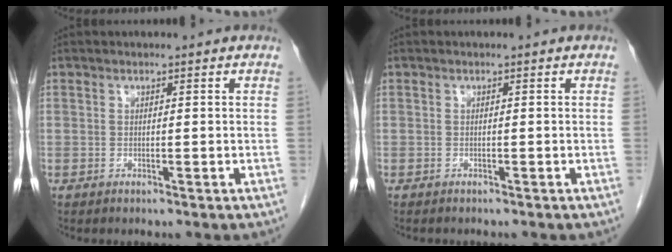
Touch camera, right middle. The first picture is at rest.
{"total": 1.3, "force": [-1.1, 0.4, 0.5], "torque": [-0.010, -0.003, -0.012]}